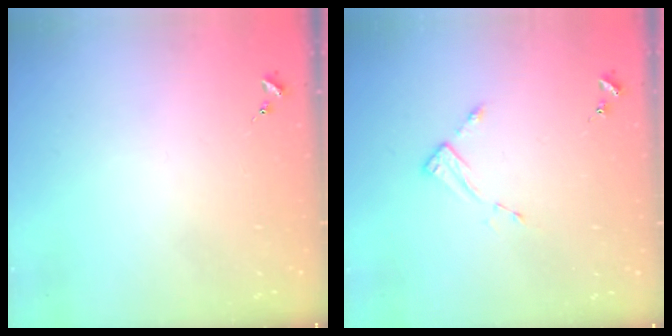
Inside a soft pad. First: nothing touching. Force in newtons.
{"total": 2.6, "press": 2.6, "slide": 0.4}